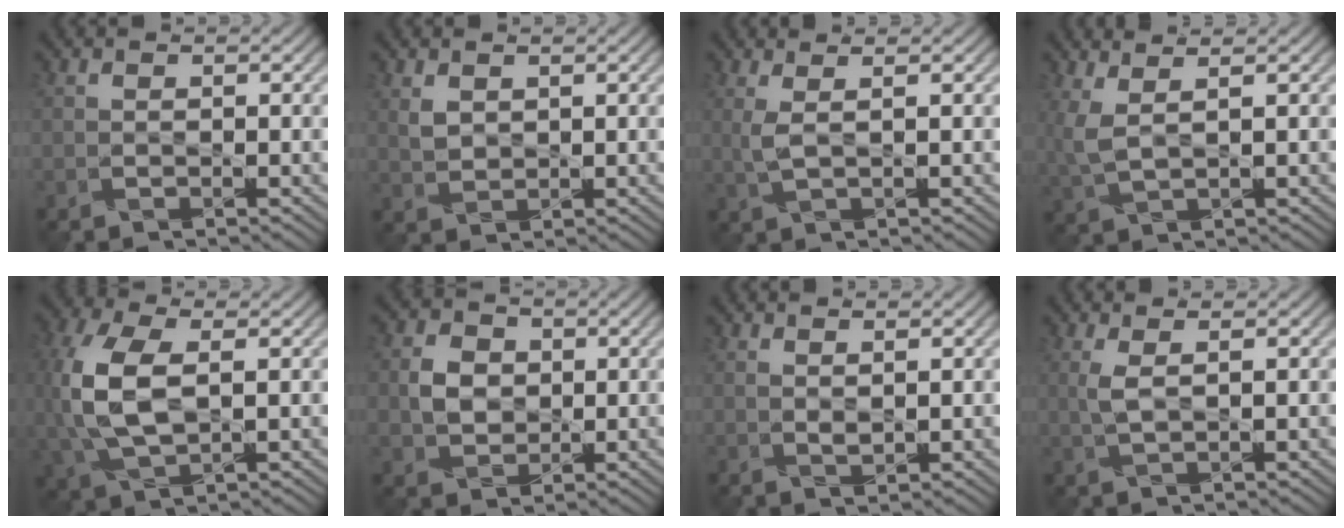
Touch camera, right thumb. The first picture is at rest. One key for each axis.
{"total": 1.9, "fx": 1.2, "fy": 1.2, "fz": 0.9, "tx": -0.029, "ty": -0.001, "tz": 0.028}
{"total": 2.3, "fx": 1.1, "fy": 0.3, "fz": 2.0, "tx": -0.050, "ty": 0.006, "tz": 0.024}
{"total": 3.7, "fx": 1.9, "fy": 1.1, "fz": 3.0, "tx": -0.093, "ty": 0.007, "tz": 0.041}
{"total": 10.7, "fx": 0.4, "fy": 6.0, "fz": 8.9, "tx": -0.251, "ty": 0.002, "tz": 0.013}
{"total": 4.2, "fx": 0.4, "fy": 3.6, "fz": 2.1, "tx": -0.052, "ty": 0.005, "tz": 0.001}
{"total": 1.2, "fx": 0.9, "fy": 0.0, "fz": 0.7, "tx": -0.022, "ty": 0.001, "tz": 0.021}
{"total": 2.0, "fx": 1.0, "fy": 0.2, "fz": 1.7, "tx": -0.051, "ty": 0.006, "tz": 0.022}